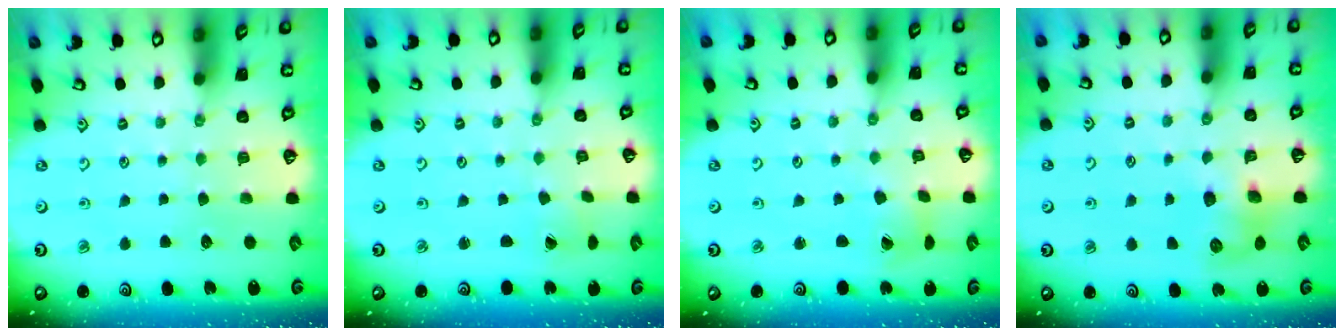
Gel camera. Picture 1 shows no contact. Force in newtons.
{"total": 0.8, "press": 0.8, "slide": 0.0}
{"total": 2.9, "press": 2.9, "slide": 0.4}
{"total": 8.3, "press": 8.3, "slide": 0.4}